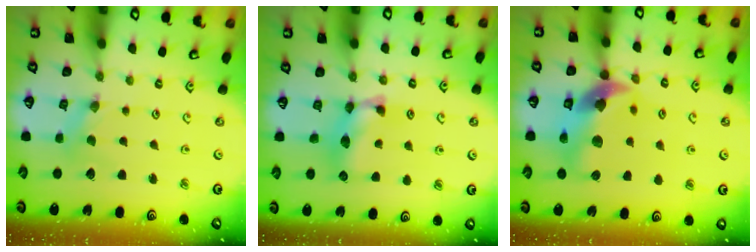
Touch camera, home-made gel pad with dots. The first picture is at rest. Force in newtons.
{"total": 10.5, "press": 10.5, "slide": 0.3}
{"total": 14.9, "press": 14.7, "slide": 2.2}